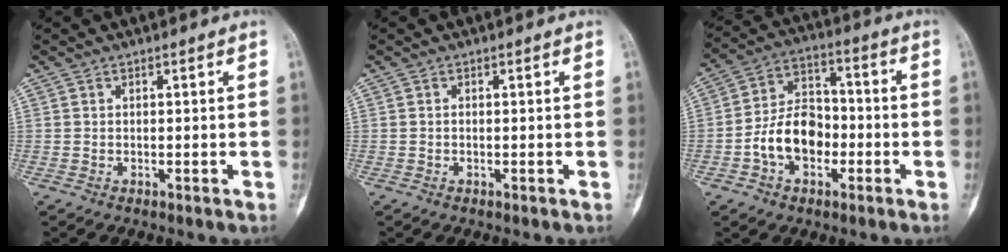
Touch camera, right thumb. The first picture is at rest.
{"total": 0.0}
{"total": 11.7, "force": [-3.2, 8.1, 7.8], "torque": [-0.120, 0.040, -0.064]}